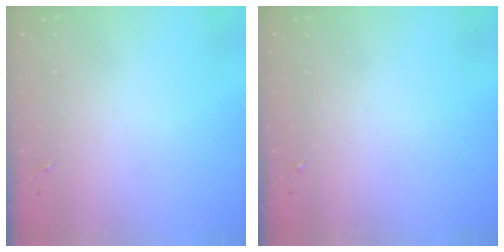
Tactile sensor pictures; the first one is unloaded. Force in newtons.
{"total": 0.0}